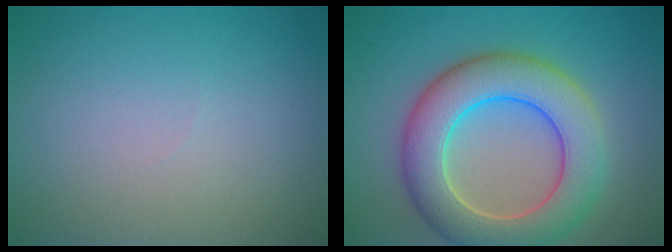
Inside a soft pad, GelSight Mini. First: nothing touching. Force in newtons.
{"total": 9.1, "press": 9.0, "slide": 0.7}